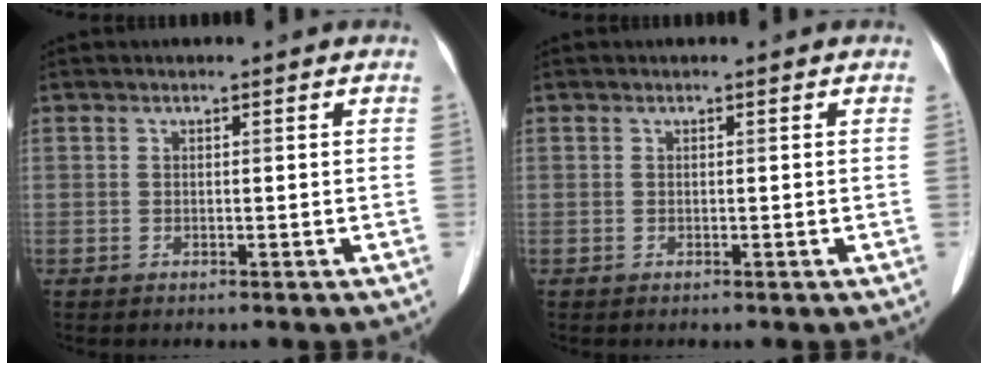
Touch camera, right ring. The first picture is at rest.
{"total": 0.0}